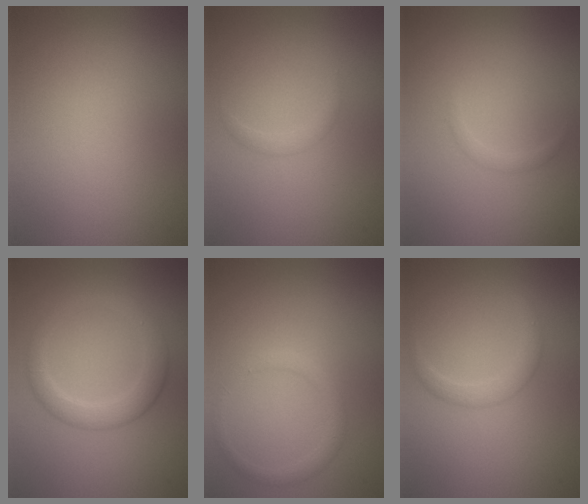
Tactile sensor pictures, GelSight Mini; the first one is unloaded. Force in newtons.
{"total": 0.9, "press": 0.9, "slide": 0.0}
{"total": 0.6, "press": 0.6, "slide": 0.0}
{"total": 2.8, "press": 2.8, "slide": 0.1}
{"total": 1.4, "press": 1.4, "slide": 0.2}
{"total": 1.7, "press": 1.7, "slide": 0.1}